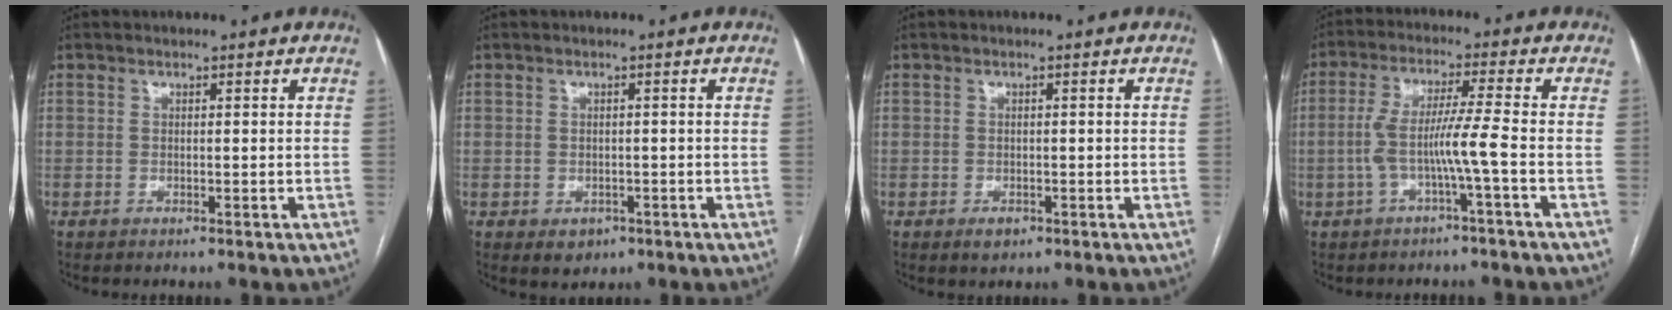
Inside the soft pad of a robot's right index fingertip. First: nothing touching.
{"total": 2.8, "force": [-1.2, 2.3, 1.1], "torque": [-0.009, 0.002, -0.006]}
{"total": 2.0, "force": [-1.0, 1.3, 1.0], "torque": [-0.012, 0.001, -0.008]}
{"total": 6.9, "force": [-1.9, -0.9, 6.6], "torque": [-0.134, 0.017, -0.034]}